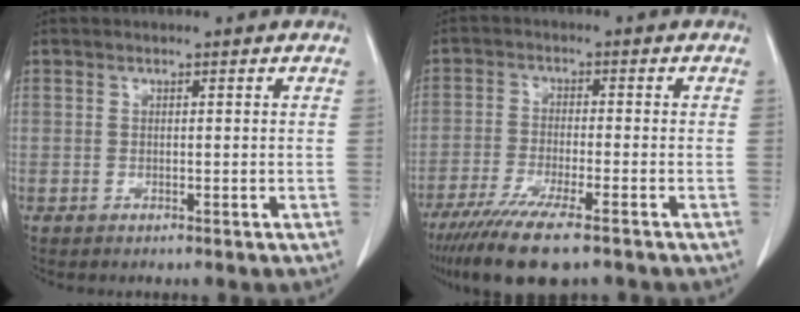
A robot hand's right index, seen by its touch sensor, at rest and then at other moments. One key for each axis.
{"total": 11.4, "fx": -8.4, "fy": 1.4, "fz": 7.6, "tx": -0.126, "ty": -0.027, "tz": -0.135}